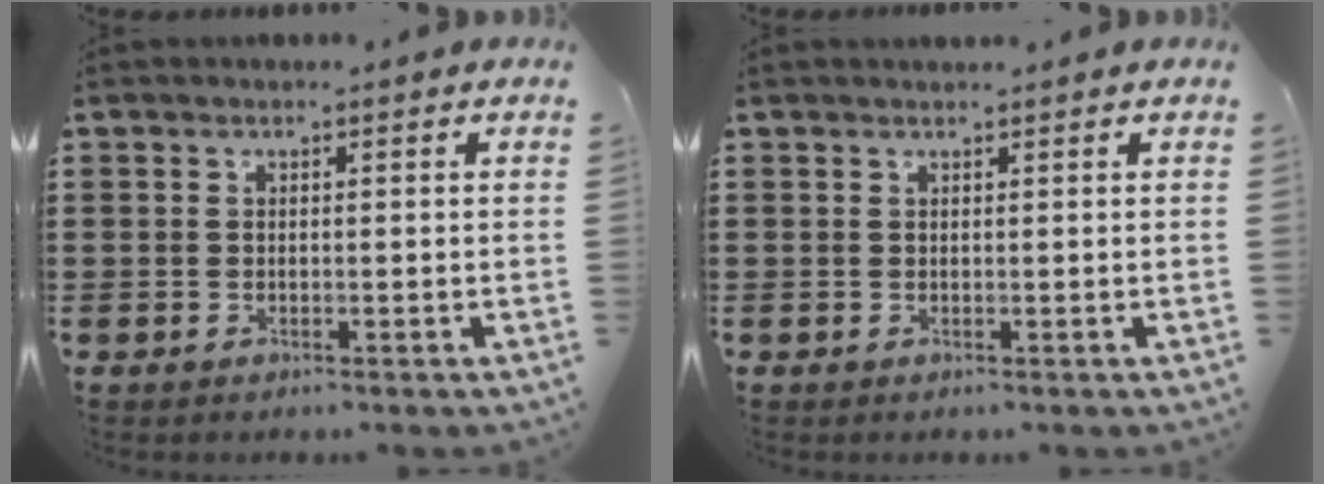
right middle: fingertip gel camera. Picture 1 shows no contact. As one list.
[{"total": 0.6, "force": [0.6, -0.1, 0.0], "torque": [-0.002, -0.002, 0.012]}]